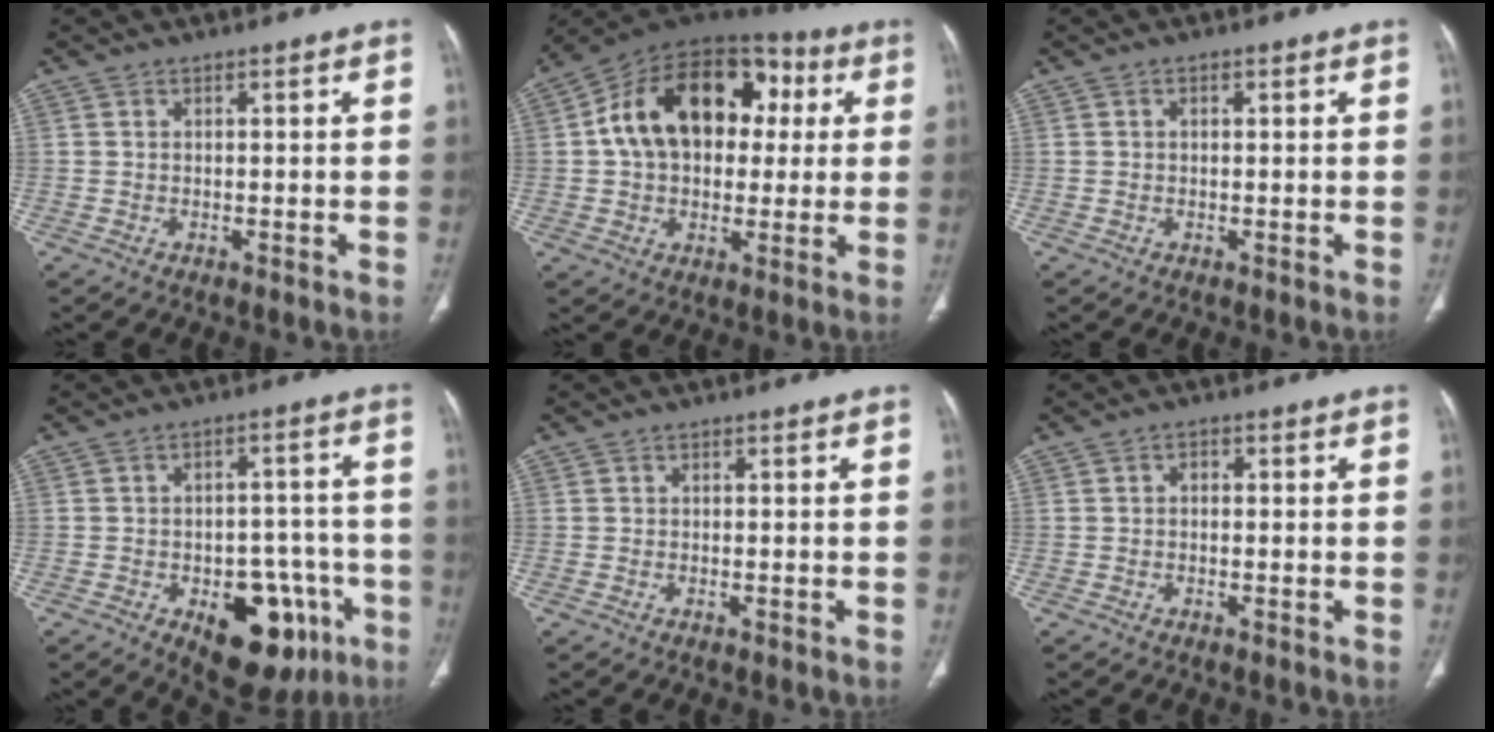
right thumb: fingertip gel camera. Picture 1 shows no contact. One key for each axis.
{"total": 22.3, "fx": 3.5, "fy": 15.2, "fz": 15.9, "tx": -0.234, "ty": 0.033, "tz": 0.050}
{"total": 0.8, "fx": 0.2, "fy": 0.5, "fz": 0.5, "tx": -0.010, "ty": 0.002, "tz": 0.003}
{"total": 15.9, "fx": -6.6, "fy": 8.9, "fz": 11.4, "tx": -0.110, "ty": 0.036, "tz": -0.077}
{"total": 0.0}
{"total": 1.2, "fx": 0.0, "fy": 0.9, "fz": 0.8, "tx": -0.007, "ty": 0.006, "tz": -0.005}